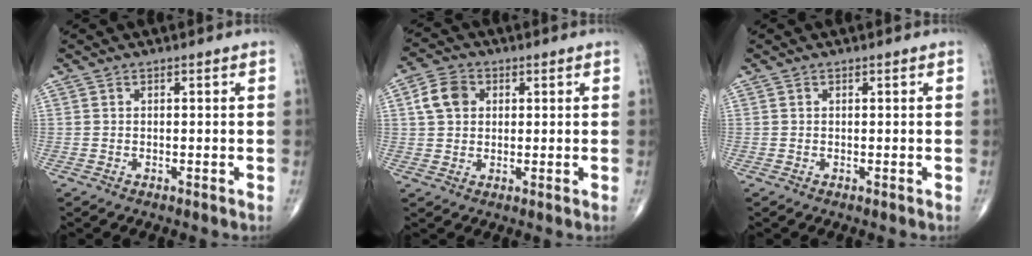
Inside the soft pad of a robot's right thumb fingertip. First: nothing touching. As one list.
[{"total": 6.2, "force": [1.5, 4.8, 3.5], "torque": [-0.056, 0.006, 0.023]}, {"total": 0.0}]